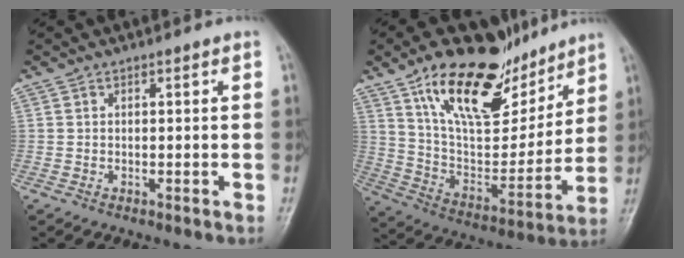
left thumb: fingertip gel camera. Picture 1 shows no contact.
{"total": 23.5, "force": [15.0, 10.6, 14.8], "torque": [-0.197, -0.060, 0.265]}